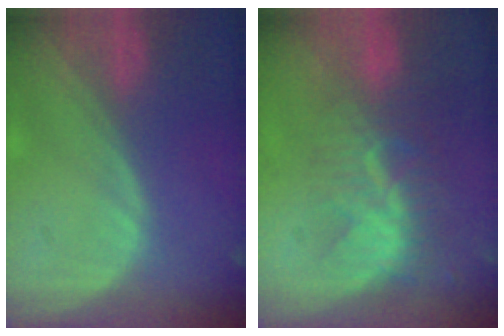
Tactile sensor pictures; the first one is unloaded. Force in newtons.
{"total": 8.5, "press": 7.6, "slide": 3.8}